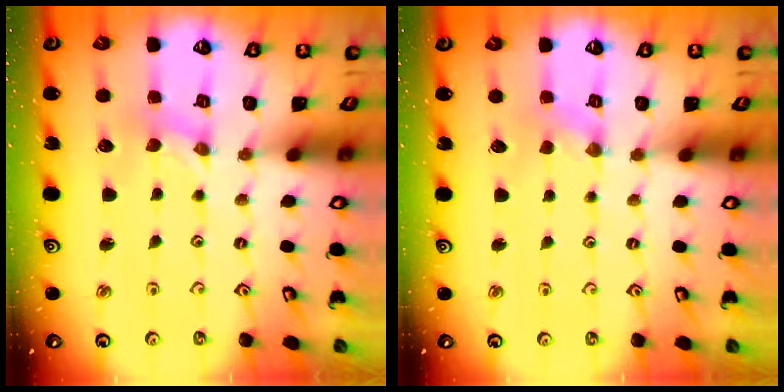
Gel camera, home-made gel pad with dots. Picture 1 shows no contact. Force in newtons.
{"total": 0.7, "press": 0.7, "slide": 0.2}